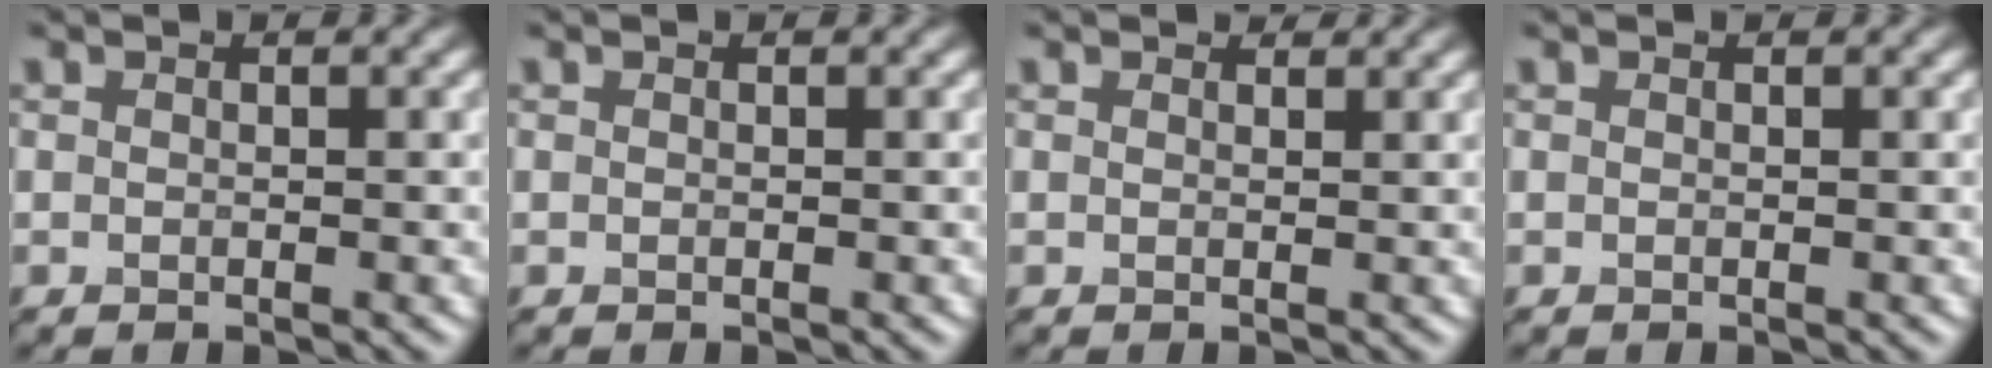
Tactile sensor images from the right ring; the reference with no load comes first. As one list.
[{"total": 0.0}, {"total": 1.0, "force": [0.9, 0.1, 0.3], "torque": [-0.017, 0.006, 0.009]}, {"total": 0.0}]